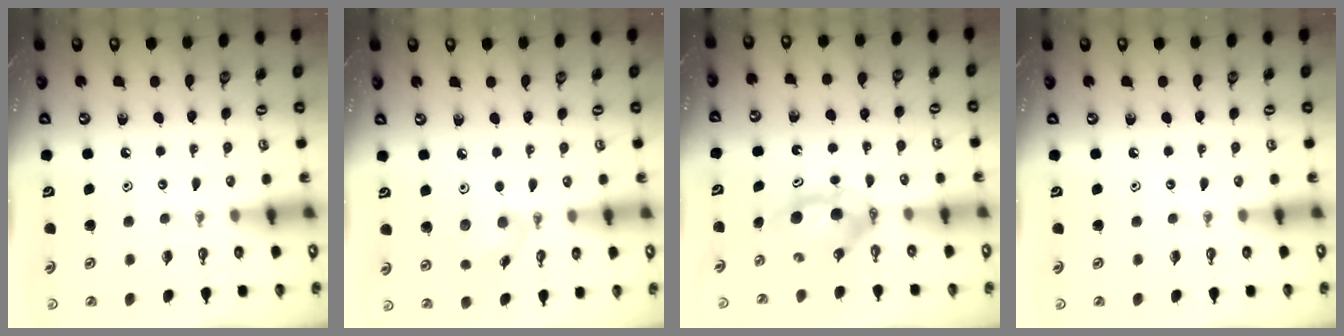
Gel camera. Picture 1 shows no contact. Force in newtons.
{"total": 7.2, "press": 7.1, "slide": 0.6}
{"total": 6.6, "press": 6.0, "slide": 2.8}
{"total": 0.0}